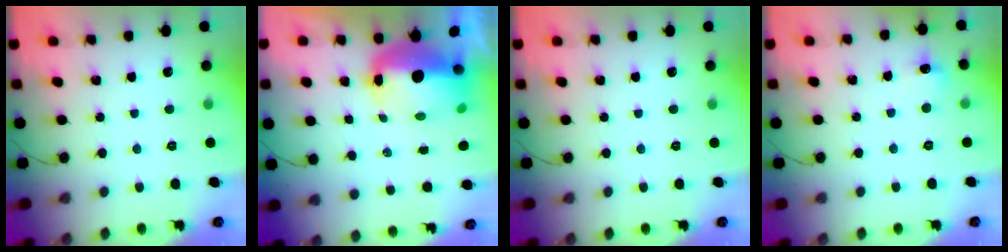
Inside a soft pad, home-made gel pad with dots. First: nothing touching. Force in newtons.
{"total": 11.4, "press": 11.1, "slide": 2.3}
{"total": 0.0}
{"total": 5.9, "press": 5.7, "slide": 1.5}